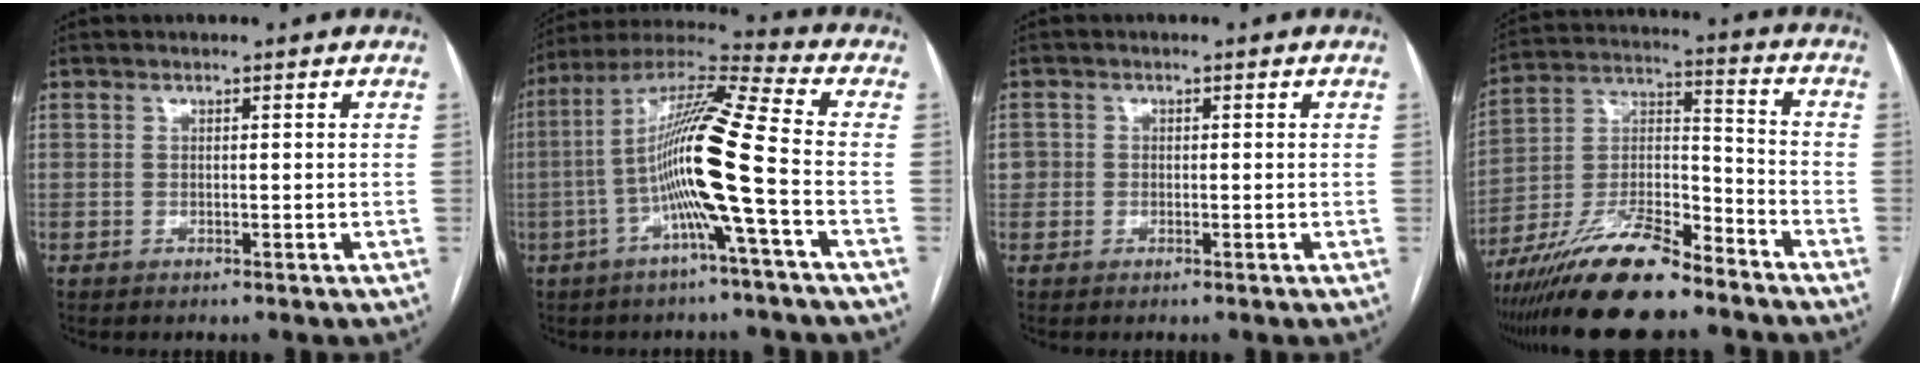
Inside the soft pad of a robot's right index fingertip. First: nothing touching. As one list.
[{"total": 14.6, "force": [-3.1, -1.0, 14.3], "torque": [-0.266, 0.011, -0.070]}, {"total": 2.2, "force": [-0.1, 2.2, 0.4], "torque": [0.000, 0.010, 0.000]}, {"total": 16.1, "force": [-13.0, 2.9, 9.0], "torque": [-0.170, 0.002, -0.235]}]